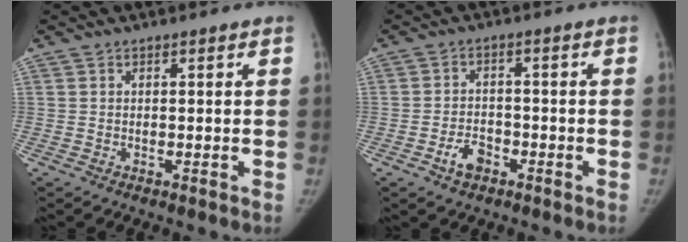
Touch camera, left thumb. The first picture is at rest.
{"total": 4.4, "force": [-2.4, 2.8, 2.3], "torque": [-0.031, 0.021, -0.041]}